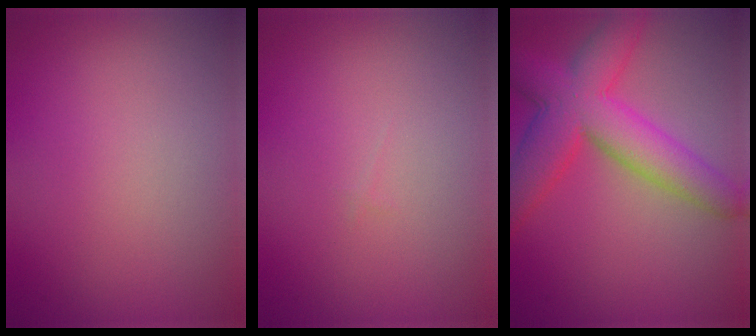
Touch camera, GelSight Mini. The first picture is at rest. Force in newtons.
{"total": 0.0}
{"total": 8.0, "press": 8.0, "slide": 0.2}